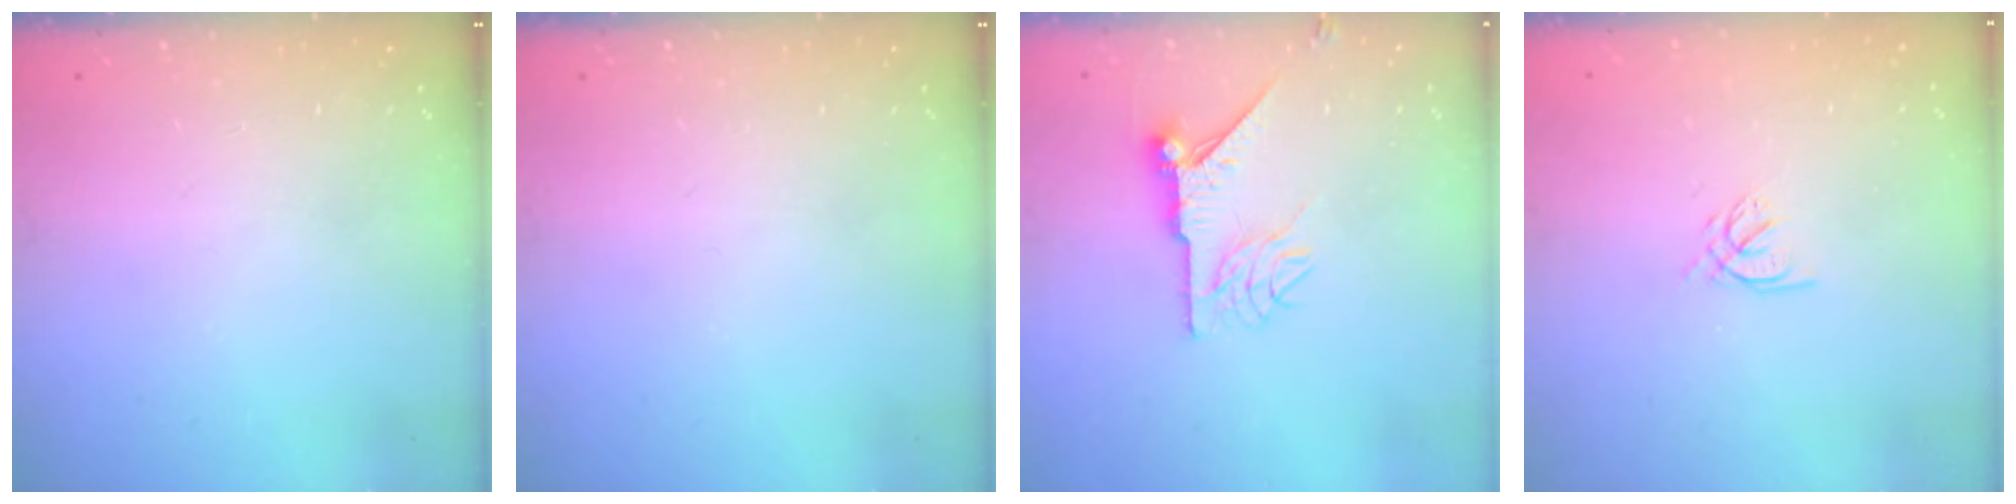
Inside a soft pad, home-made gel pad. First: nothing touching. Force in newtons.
{"total": 0.0}
{"total": 10.0, "press": 10.0, "slide": 1.0}
{"total": 2.2, "press": 2.2, "slide": 0.2}